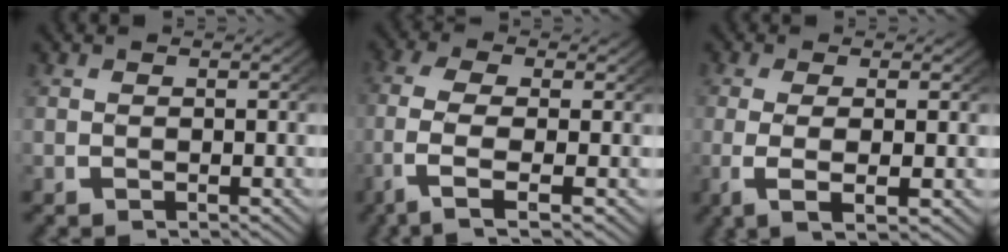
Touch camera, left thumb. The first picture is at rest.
{"total": 8.0, "force": [-1.4, 4.2, 6.7], "torque": [-0.169, -0.024, -0.015]}
{"total": 4.9, "force": [-0.8, 1.5, 4.6], "torque": [-0.099, -0.014, -0.004]}